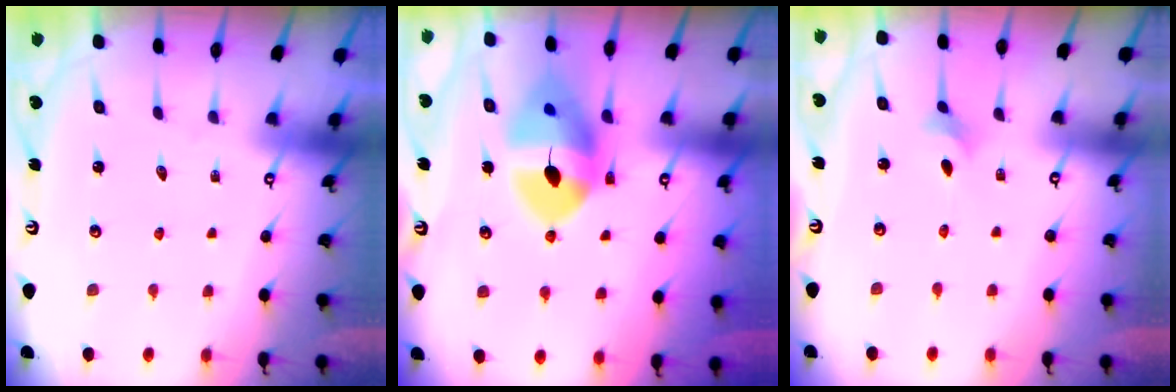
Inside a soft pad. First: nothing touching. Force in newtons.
{"total": 12.5, "press": 12.3, "slide": 2.1}
{"total": 1.8, "press": 1.7, "slide": 0.5}